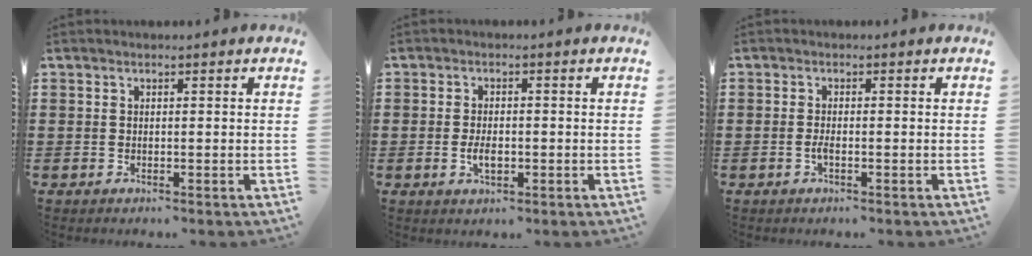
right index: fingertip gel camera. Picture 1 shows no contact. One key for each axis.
{"total": 2.9, "fx": -0.6, "fy": 1.2, "fz": 2.6, "tx": -0.049, "ty": -0.003, "tz": -0.008}
{"total": 1.4, "fx": -0.6, "fy": 0.2, "fz": 1.2, "tx": -0.031, "ty": -0.005, "tz": -0.013}